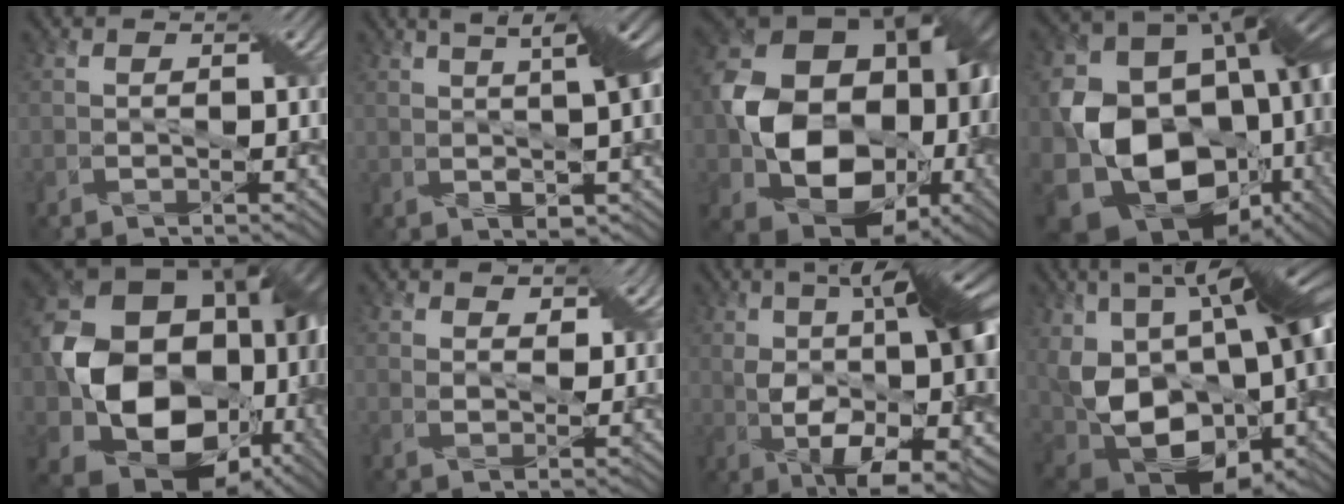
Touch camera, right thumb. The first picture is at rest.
{"total": 8.9, "force": [2.2, 2.0, 8.4], "torque": [-0.126, 0.017, 0.036]}
{"total": 19.5, "force": [-1.5, 15.0, 12.4], "torque": [-0.236, -0.037, -0.007]}
{"total": 21.1, "force": [-2.8, 16.3, 13.1], "torque": [-0.278, -0.042, -0.018]}
{"total": 21.6, "force": [-0.7, 17.0, 13.4], "torque": [-0.290, -0.038, 0.014]}
{"total": 5.2, "force": [3.1, 2.8, 3.1], "torque": [-0.057, -0.001, 0.051]}
{"total": 17.6, "force": [-1.0, 7.0, 16.0], "torque": [-0.238, -0.004, -0.013]}
{"total": 21.2, "force": [0.8, 12.7, 16.9], "torque": [-0.319, -0.018, 0.029]}